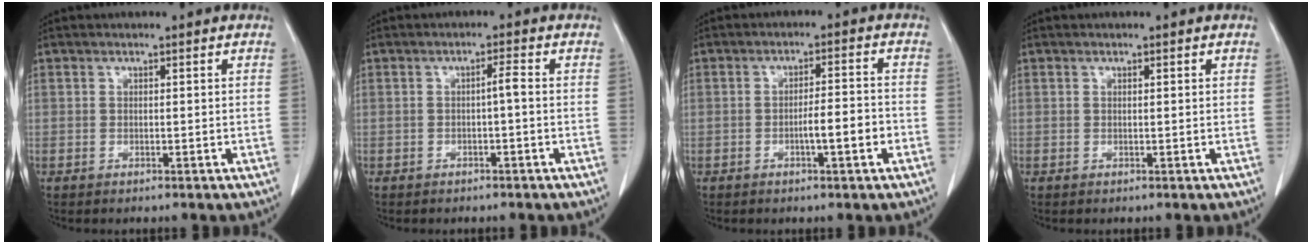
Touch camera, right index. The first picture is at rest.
{"total": 1.6, "force": [-0.3, 0.0, 1.6], "torque": [-0.023, 0.003, -0.005]}
{"total": 4.6, "force": [-1.6, 0.4, 4.3], "torque": [-0.064, 0.003, -0.025]}
{"total": 0.0}